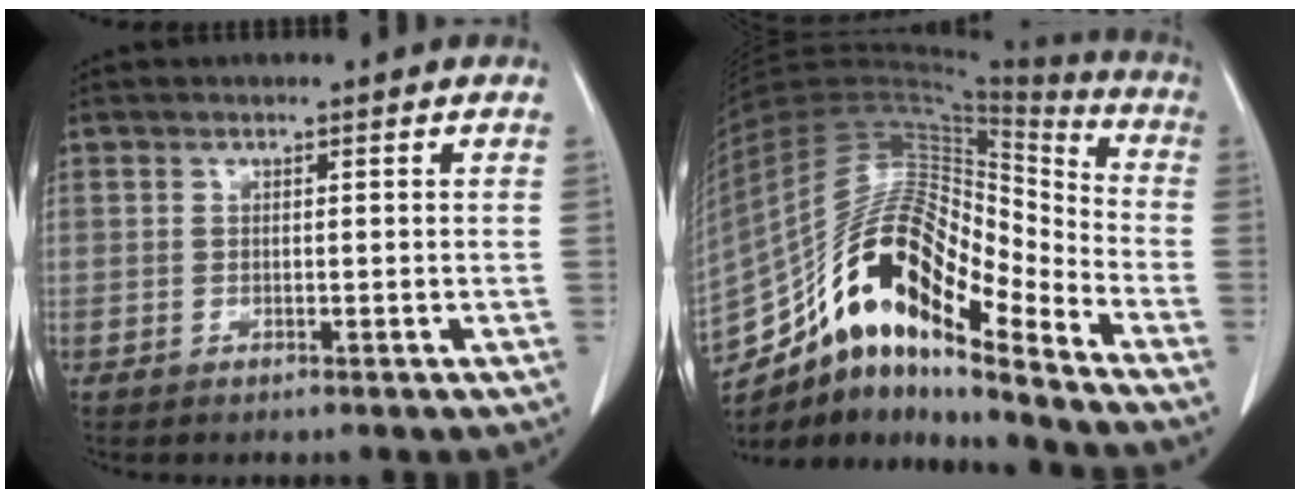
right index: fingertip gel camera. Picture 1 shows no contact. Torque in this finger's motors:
{"motor_torque": [1.14, -0.99, 1.05, 0.21]}